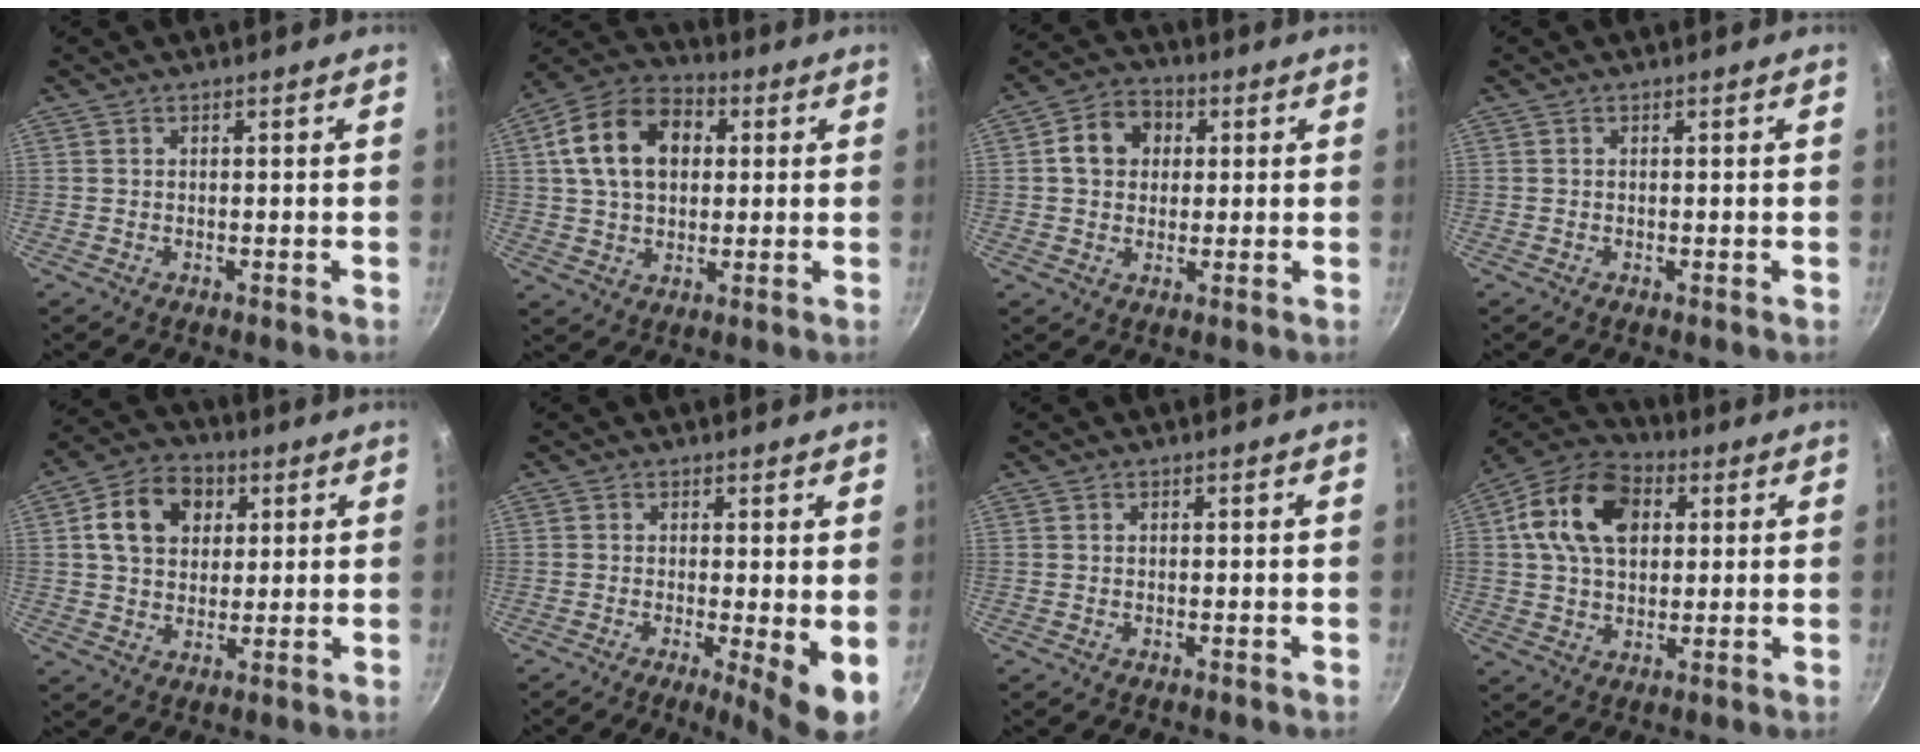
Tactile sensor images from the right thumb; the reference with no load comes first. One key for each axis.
{"total": 15.7, "fx": 3.5, "fy": 11.0, "fz": 10.6, "tx": -0.163, "ty": 0.020, "tz": 0.044}
{"total": 8.6, "fx": 1.8, "fy": 7.1, "fz": 4.6, "tx": -0.049, "ty": 0.014, "tz": 0.016}
{"total": 0.0}
{"total": 11.9, "fx": 3.5, "fy": 9.1, "fz": 6.8, "tx": -0.096, "ty": 0.007, "tz": 0.047}
{"total": 6.3, "fx": -0.5, "fy": 1.3, "fz": 6.1, "tx": -0.086, "ty": -0.015, "tz": -0.006}
{"total": 0.0}
{"total": 16.4, "fx": 4.1, "fy": 11.4, "fz": 11.1, "tx": -0.178, "ty": 0.014, "tz": 0.055}